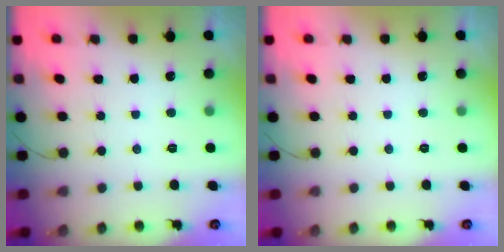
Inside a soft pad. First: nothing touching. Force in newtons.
{"total": 0.0}